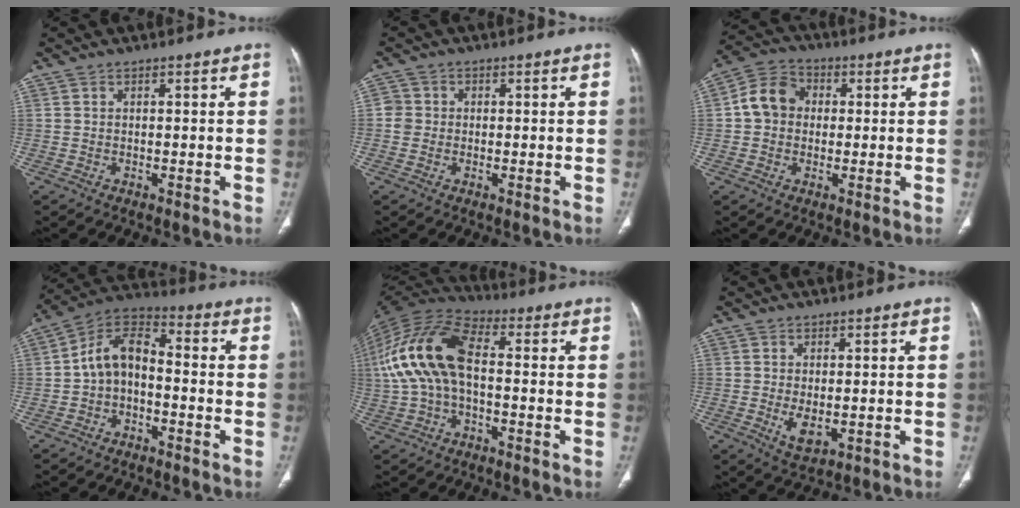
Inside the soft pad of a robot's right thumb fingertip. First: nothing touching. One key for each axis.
{"total": 2.6, "fx": -0.1, "fy": 2.5, "fz": 0.6, "tx": 0.007, "ty": 0.007, "tz": -0.004}
{"total": 8.1, "fx": 0.6, "fy": 6.9, "fz": 4.3, "tx": -0.067, "ty": 0.022, "tz": -0.001}
{"total": 9.5, "fx": -1.7, "fy": 6.2, "fz": 7.0, "tx": -0.114, "ty": 0.041, "tz": -0.046}
{"total": 16.3, "fx": 0.1, "fy": 8.9, "fz": 13.7, "tx": -0.289, "ty": 0.038, "tz": -0.004}
{"total": 3.9, "fx": -0.6, "fy": 2.0, "fz": 3.3, "tx": -0.056, "ty": -0.010, "tz": 0.000}